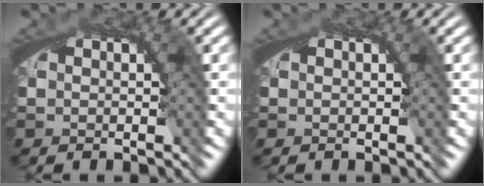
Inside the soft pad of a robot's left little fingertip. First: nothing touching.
{"total": 0.0}